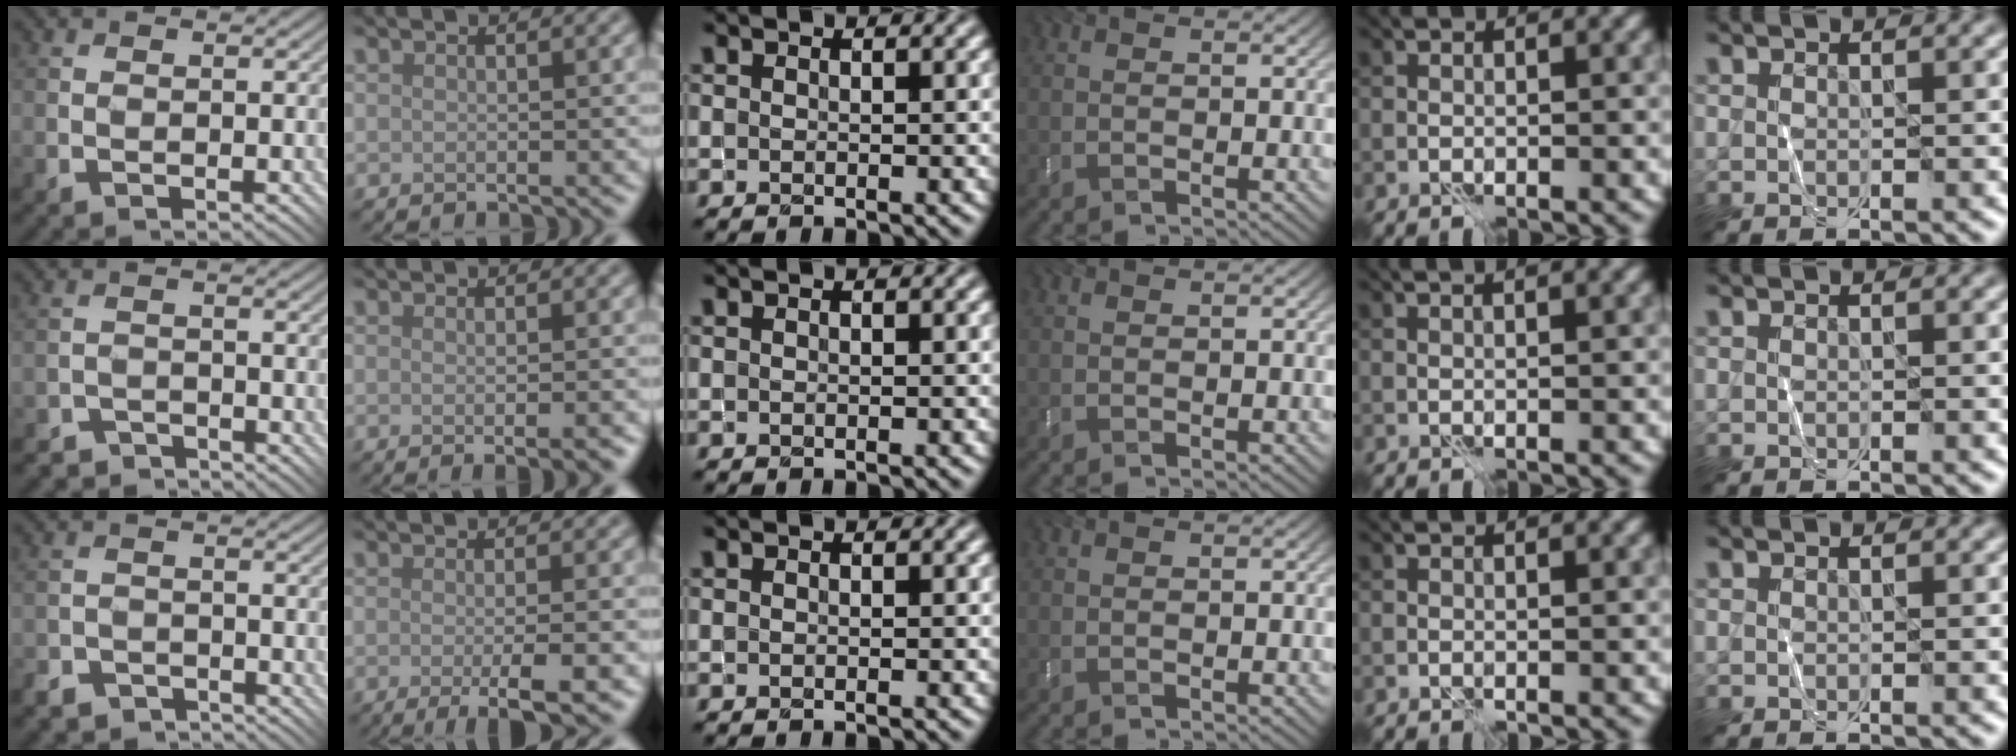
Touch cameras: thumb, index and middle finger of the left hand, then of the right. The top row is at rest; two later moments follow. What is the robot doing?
{"motion": "fold", "object": "shorts"}